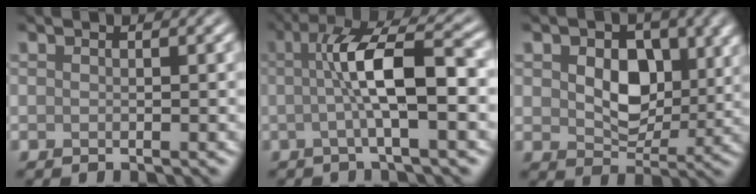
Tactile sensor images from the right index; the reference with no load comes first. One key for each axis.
{"total": 7.1, "fx": 0.1, "fy": 1.5, "fz": 7.0, "tx": -0.118, "ty": 0.011, "tz": -0.003}
{"total": 6.4, "fx": 1.3, "fy": 4.4, "fz": 4.4, "tx": -0.081, "ty": -0.008, "tz": 0.023}